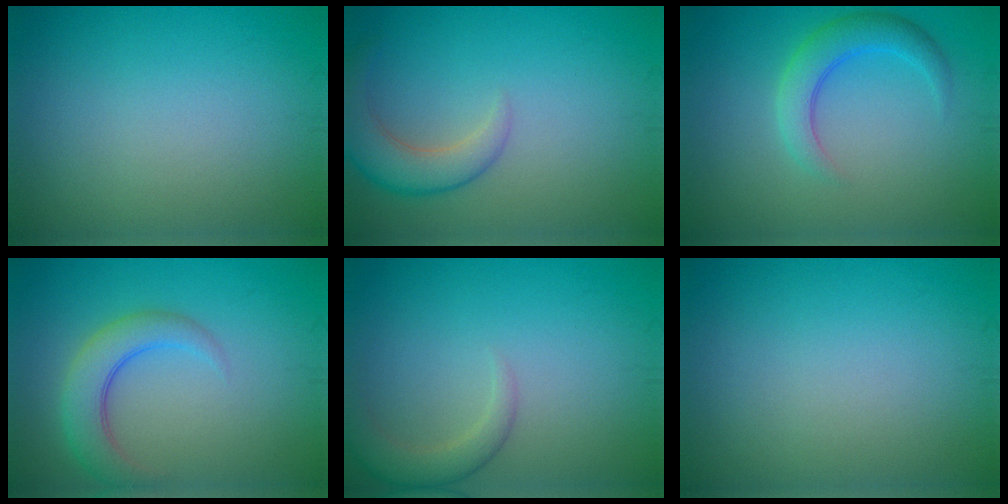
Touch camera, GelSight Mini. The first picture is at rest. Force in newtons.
{"total": 4.0, "press": 4.0, "slide": 0.2}
{"total": 3.4, "press": 3.4, "slide": 0.0}
{"total": 4.1, "press": 4.1, "slide": 0.3}
{"total": 2.5, "press": 2.5, "slide": 0.2}
{"total": 0.0}